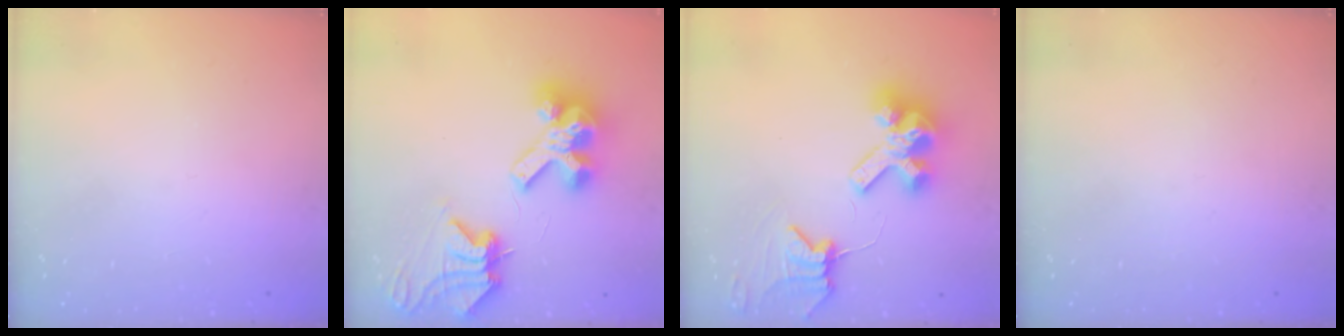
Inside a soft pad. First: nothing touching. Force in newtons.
{"total": 12.5, "press": 12.4, "slide": 1.5}
{"total": 10.6, "press": 10.5, "slide": 1.4}
{"total": 0.0}